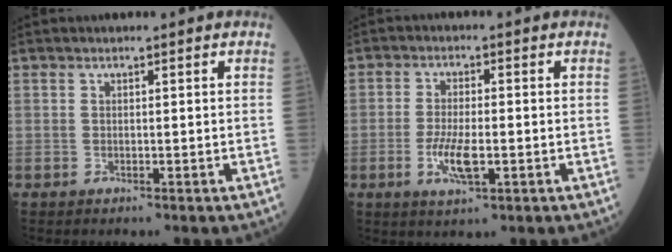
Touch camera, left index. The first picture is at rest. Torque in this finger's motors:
{"motor_torque": [0.11, 0.05, 0.17, 0.05]}